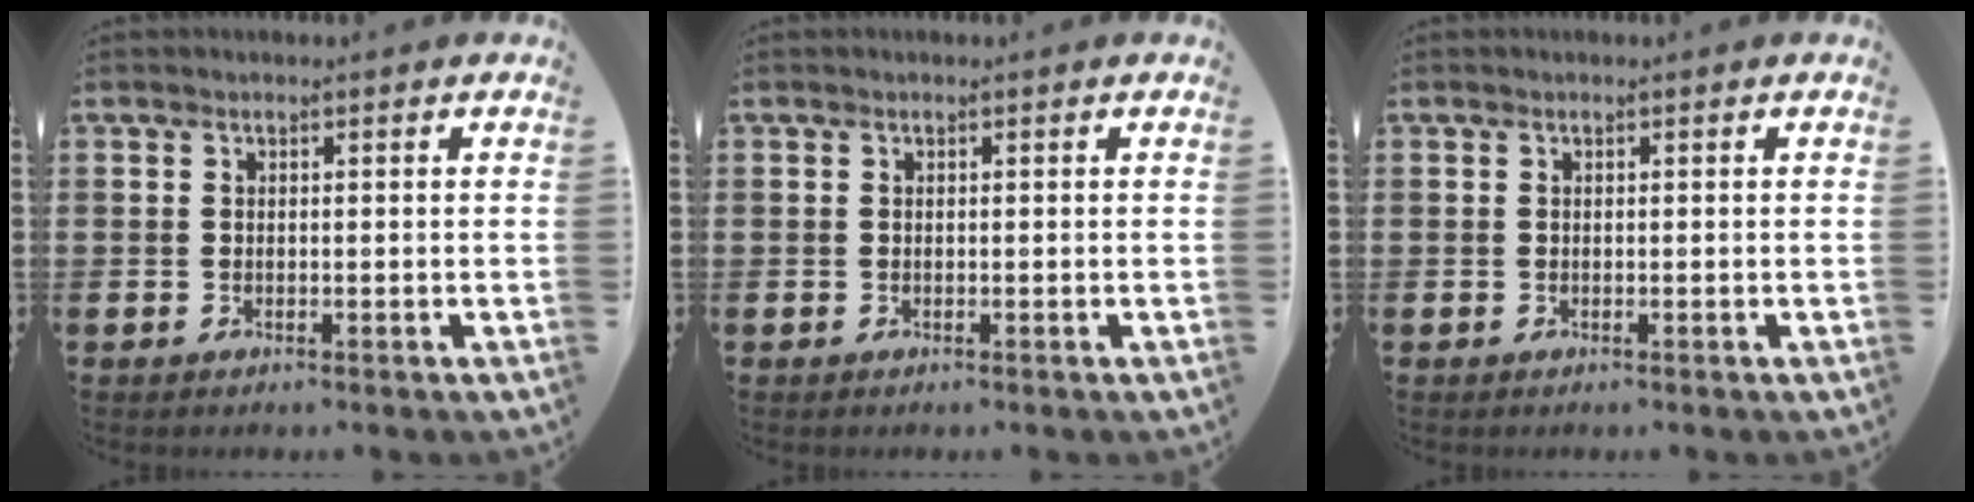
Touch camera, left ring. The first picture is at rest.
{"total": 0.0}
{"total": 0.0}